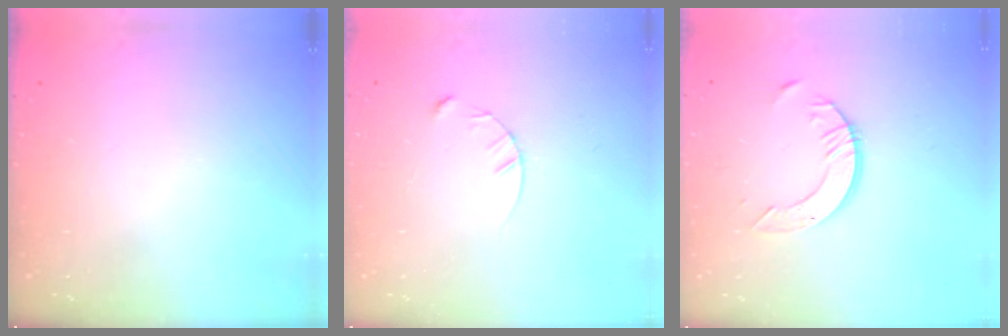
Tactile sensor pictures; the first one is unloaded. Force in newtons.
{"total": 3.4, "press": 3.4, "slide": 0.3}
{"total": 6.9, "press": 6.8, "slide": 0.7}